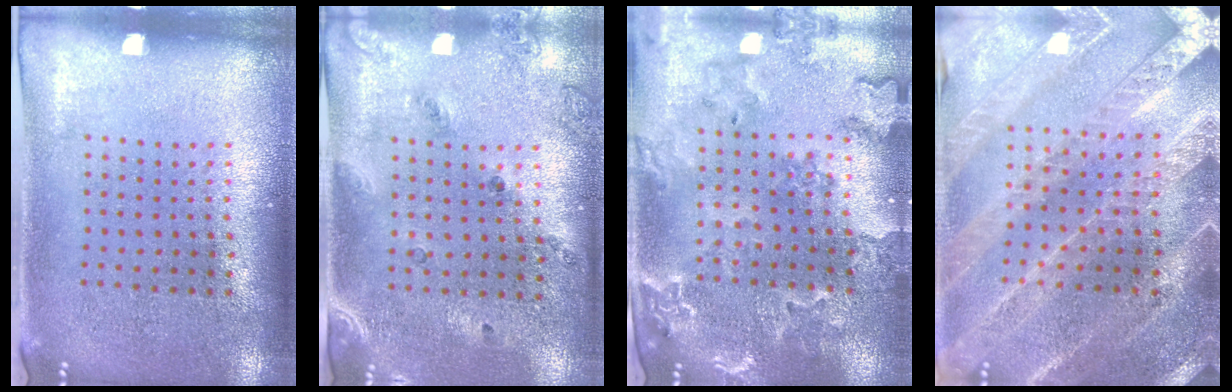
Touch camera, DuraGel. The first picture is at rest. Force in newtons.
{"total": 1.6, "press": 1.1, "slide": 1.1}
{"total": 1.9, "press": 1.9, "slide": 0.3}
{"total": 2.3, "press": 2.3, "slide": 0.3}